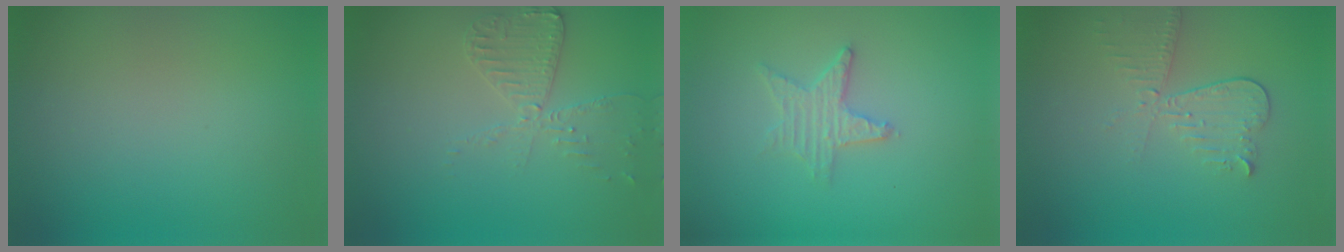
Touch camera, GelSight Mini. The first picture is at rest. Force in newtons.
{"total": 2.9, "press": 2.8, "slide": 0.6}
{"total": 2.3, "press": 2.2, "slide": 0.4}
{"total": 3.1, "press": 2.7, "slide": 1.6}